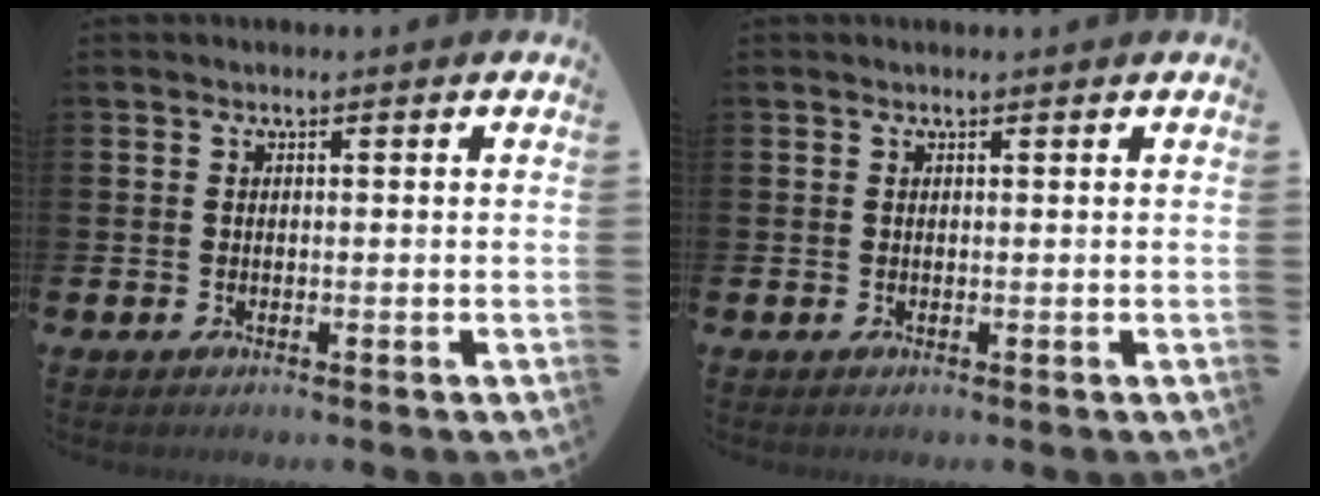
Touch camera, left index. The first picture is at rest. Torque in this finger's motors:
{"motor_torque": [0.61, -0.62, 0.00, -0.01]}